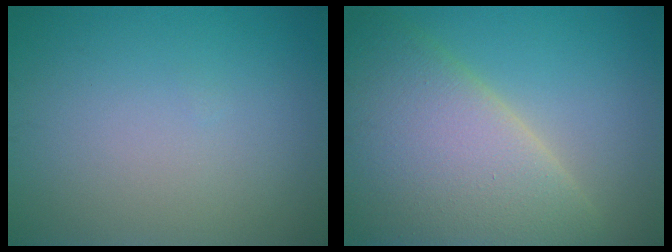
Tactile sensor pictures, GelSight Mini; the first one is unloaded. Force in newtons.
{"total": 10.6, "press": 10.6, "slide": 0.7}